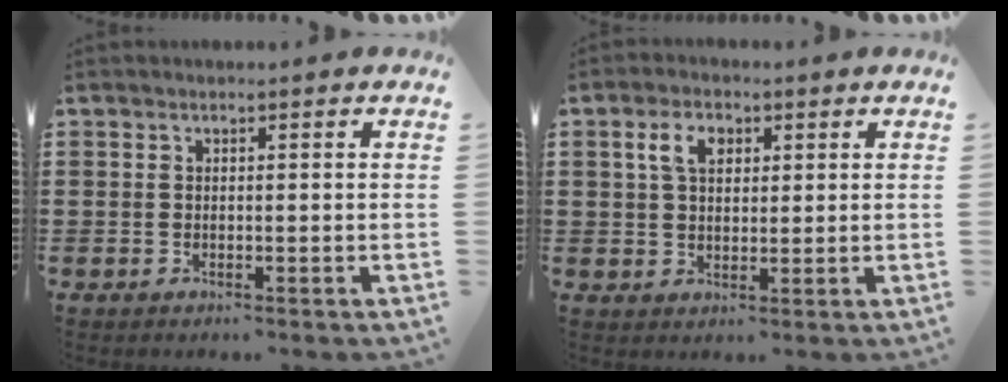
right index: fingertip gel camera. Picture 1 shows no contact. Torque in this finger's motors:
{"motor_torque": [0.32, -0.24, 0.48, 0.12]}